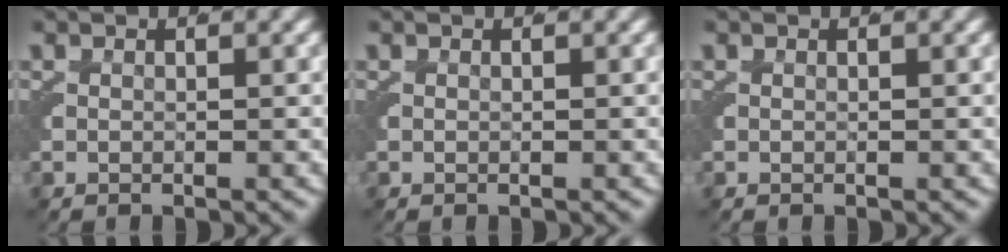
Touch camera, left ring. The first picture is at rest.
{"total": 0.0}
{"total": 0.0}